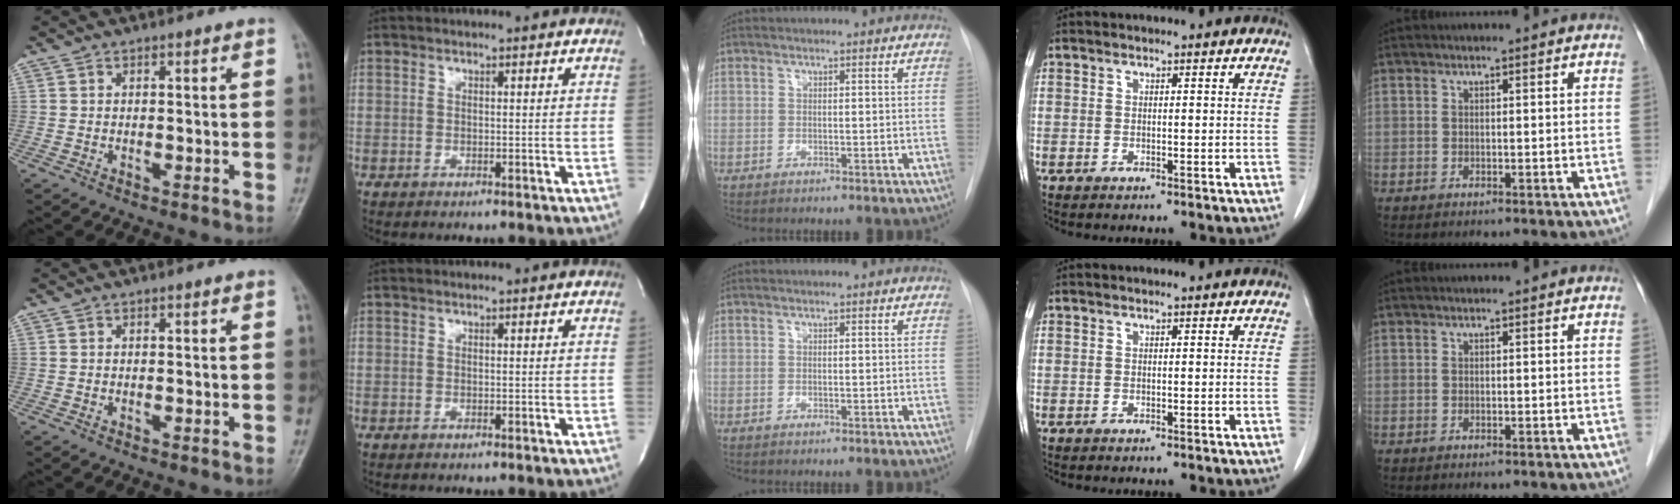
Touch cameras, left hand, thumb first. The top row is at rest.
{}